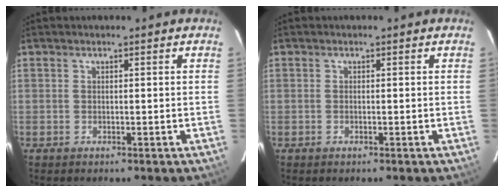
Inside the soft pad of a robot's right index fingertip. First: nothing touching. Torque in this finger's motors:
{"motor_torque": [0.15, 0.08, 0.08, 0.00]}